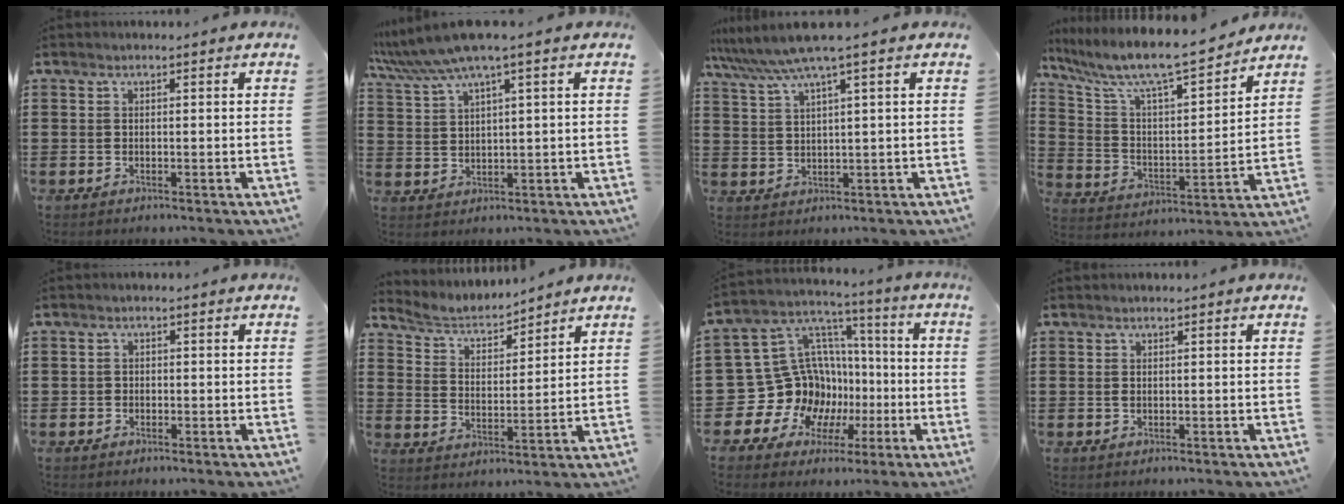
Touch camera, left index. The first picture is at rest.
{"total": 5.9, "force": [3.9, 0.1, 4.4], "torque": [-0.102, -0.013, 0.065]}
{"total": 5.2, "force": [3.5, -0.2, 3.9], "torque": [-0.088, -0.012, 0.057]}
{"total": 9.4, "force": [8.1, 1.2, 4.6], "torque": [-0.125, -0.056, 0.133]}
{"total": 1.0, "force": [-0.4, 0.9, 0.2], "torque": [-0.007, 0.003, -0.009]}
{"total": 3.8, "force": [3.7, 0.8, 0.5], "torque": [-0.033, -0.023, 0.058]}
{"total": 16.9, "force": [-3.4, 15.2, 6.5], "torque": [-0.173, -0.022, -0.018]}
{"total": 0.5, "force": [0.1, 0.3, 0.4], "torque": [-0.009, 0.001, 0.003]}